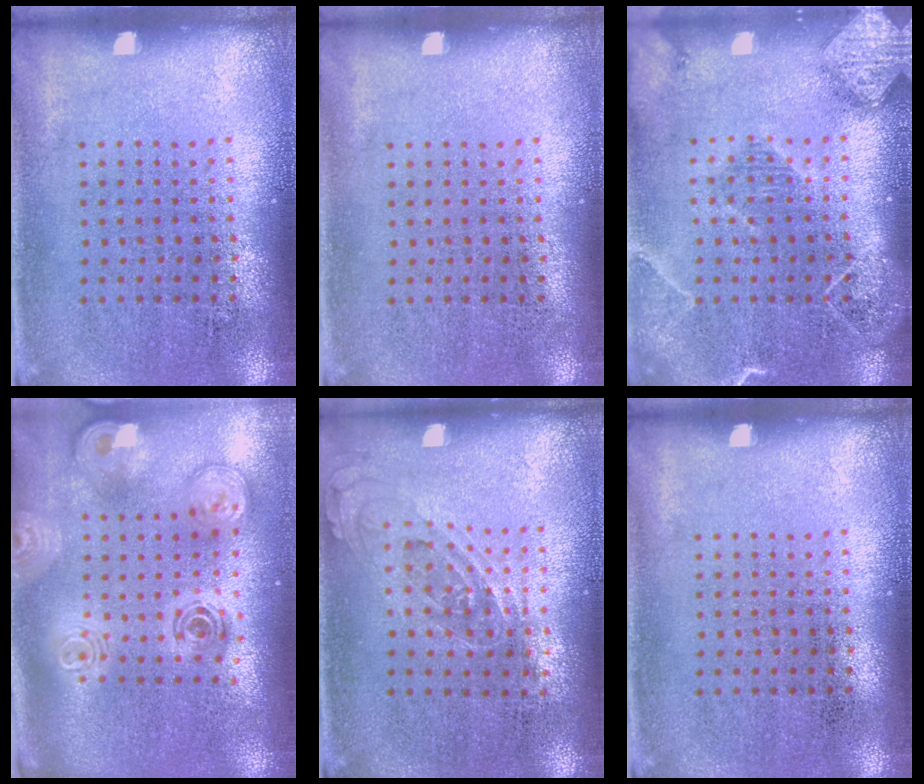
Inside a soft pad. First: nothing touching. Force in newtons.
{"total": 0.0}
{"total": 2.3, "press": 2.0, "slide": 1.0}
{"total": 2.8, "press": 2.1, "slide": 1.9}
{"total": 0.7, "press": 0.6, "slide": 0.3}
{"total": 0.0}